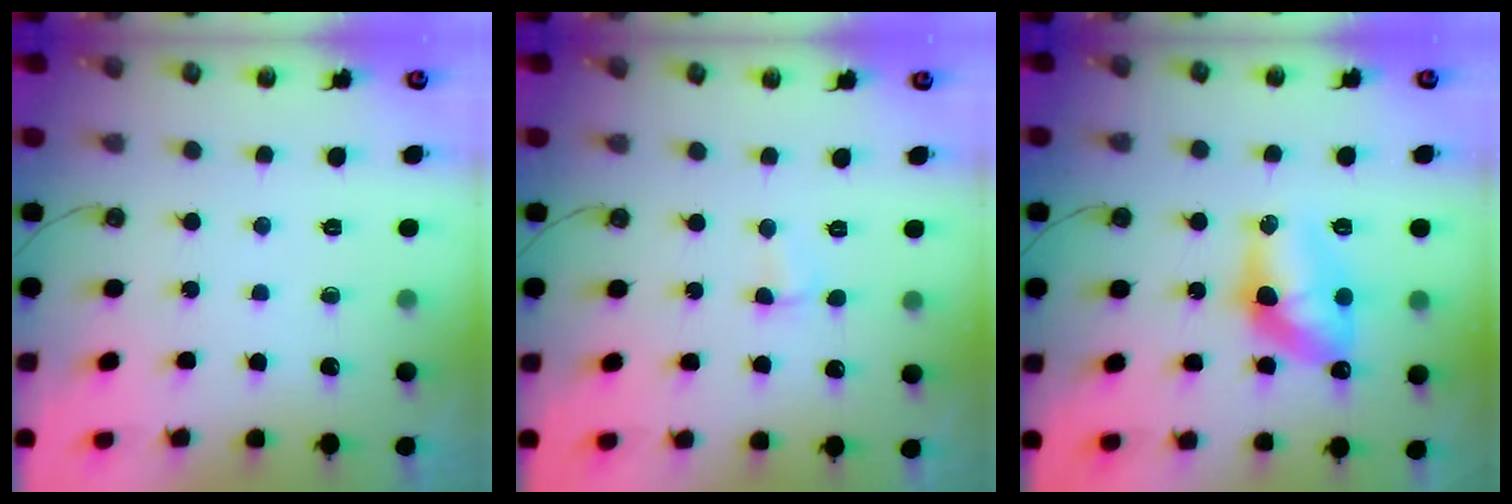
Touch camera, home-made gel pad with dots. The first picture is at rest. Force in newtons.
{"total": 2.9, "press": 2.9, "slide": 0.6}
{"total": 12.1, "press": 12.1, "slide": 0.5}